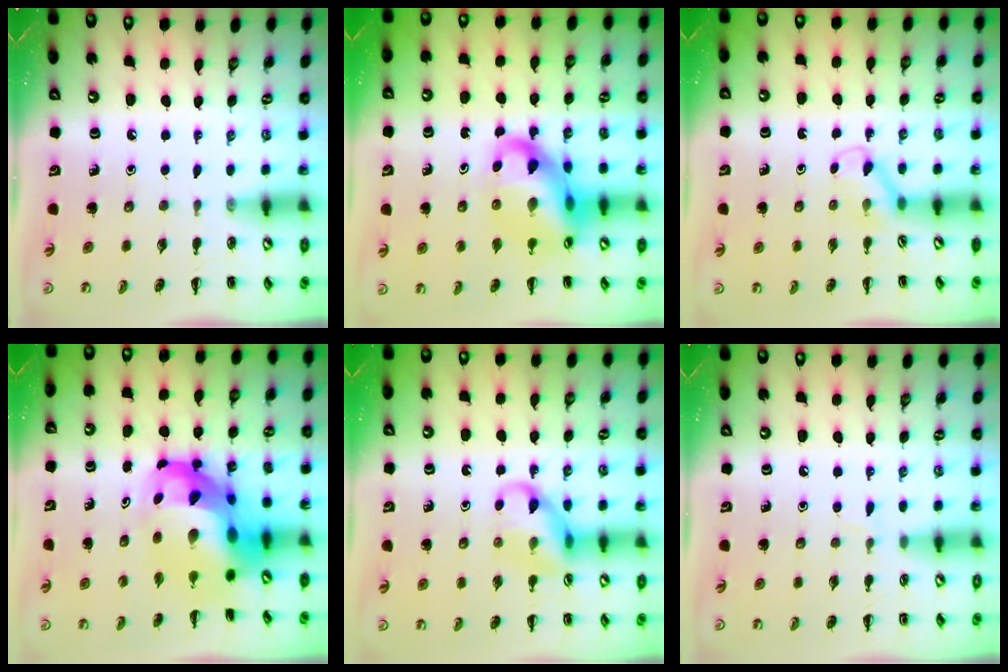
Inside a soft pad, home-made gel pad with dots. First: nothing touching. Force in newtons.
{"total": 14.8, "press": 14.3, "slide": 4.0}
{"total": 2.6, "press": 2.4, "slide": 0.9}
{"total": 14.2, "press": 13.7, "slide": 3.8}
{"total": 11.1, "press": 11.0, "slide": 1.3}
{"total": 2.7, "press": 2.5, "slide": 1.0}